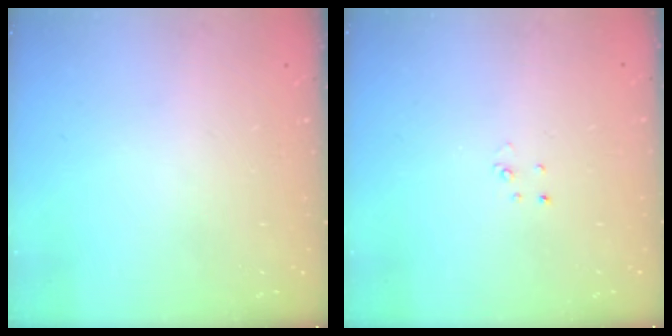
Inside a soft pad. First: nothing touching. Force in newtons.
{"total": 2.0, "press": 2.0, "slide": 0.2}